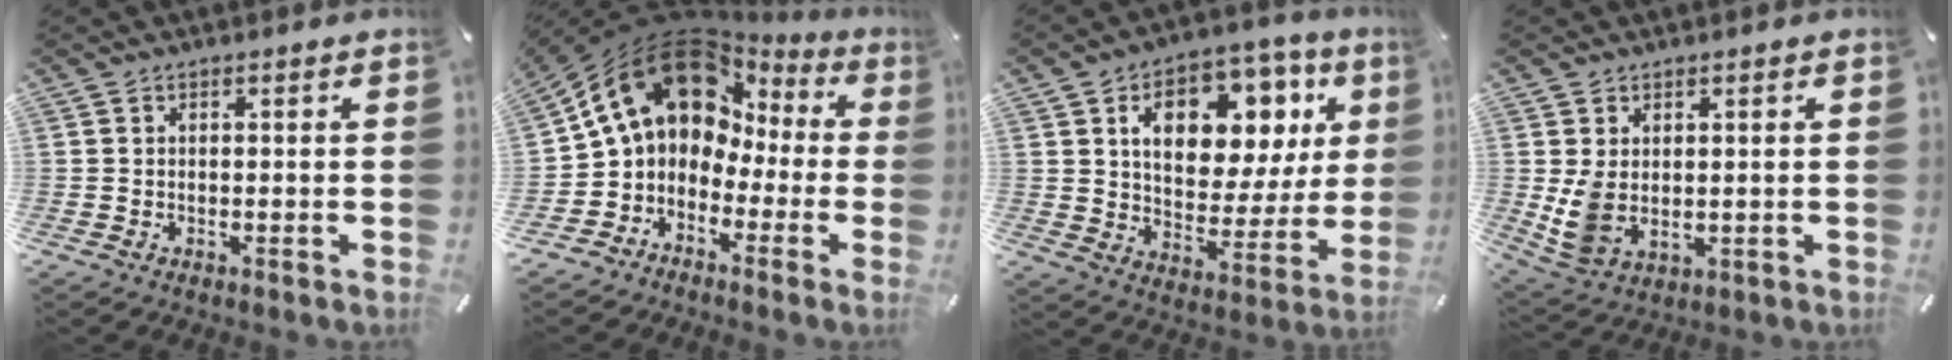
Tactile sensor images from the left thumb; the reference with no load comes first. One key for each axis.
{"total": 13.9, "fx": 5.4, "fy": 10.9, "fz": 6.9, "tx": -0.141, "ty": -0.026, "tz": 0.096}
{"total": 16.8, "fx": 7.4, "fy": 10.8, "fz": 10.6, "tx": -0.154, "ty": -0.032, "tz": 0.125}
{"total": 6.7, "fx": 1.2, "fy": 4.8, "fz": 4.5, "tx": -0.109, "ty": -0.015, "tz": 0.021}